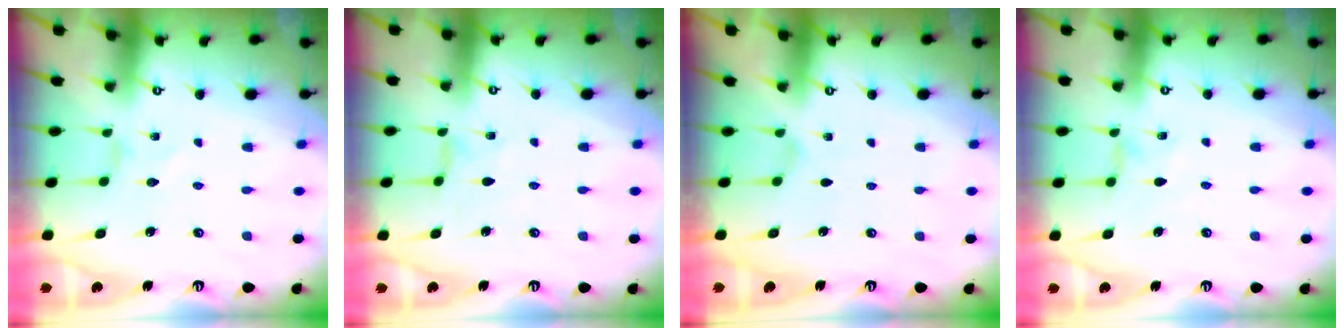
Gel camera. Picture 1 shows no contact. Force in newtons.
{"total": 0.0}
{"total": 0.0}
{"total": 0.5, "press": 0.5, "slide": 0.2}